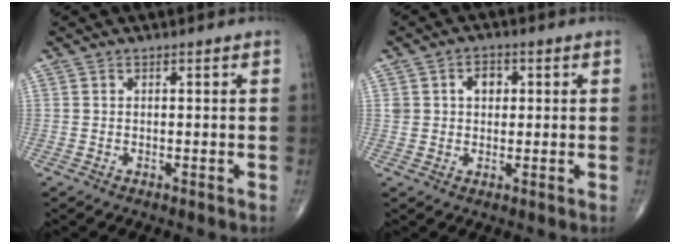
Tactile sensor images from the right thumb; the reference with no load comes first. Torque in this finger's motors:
{"motor_torque": [0.71, 0.96, 0.68, 0.17, 0.01]}